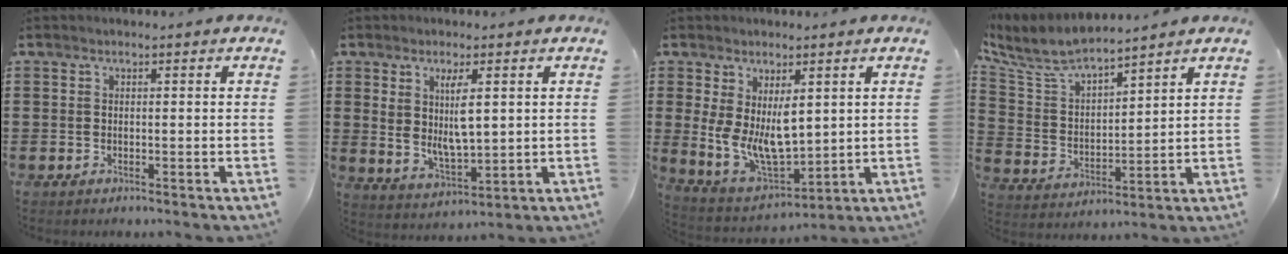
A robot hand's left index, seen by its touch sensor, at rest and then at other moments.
{"total": 6.4, "force": [2.2, 2.4, 5.6], "torque": [-0.103, -0.001, 0.038]}
{"total": 8.5, "force": [2.0, 4.8, 6.8], "torque": [-0.143, -0.012, 0.040]}
{"total": 7.3, "force": [6.8, 1.2, 2.6], "torque": [-0.084, -0.036, 0.117]}